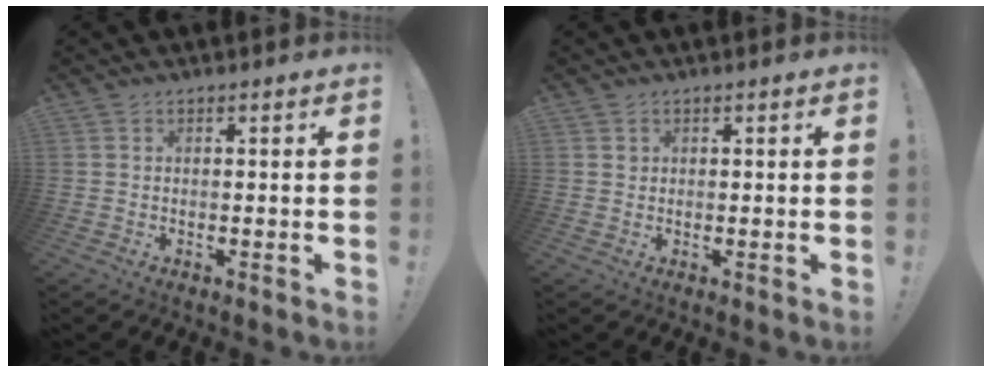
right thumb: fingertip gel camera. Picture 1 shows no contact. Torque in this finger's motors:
{"motor_torque": [-0.22, -0.02, -0.17, 0.10, 0.08]}